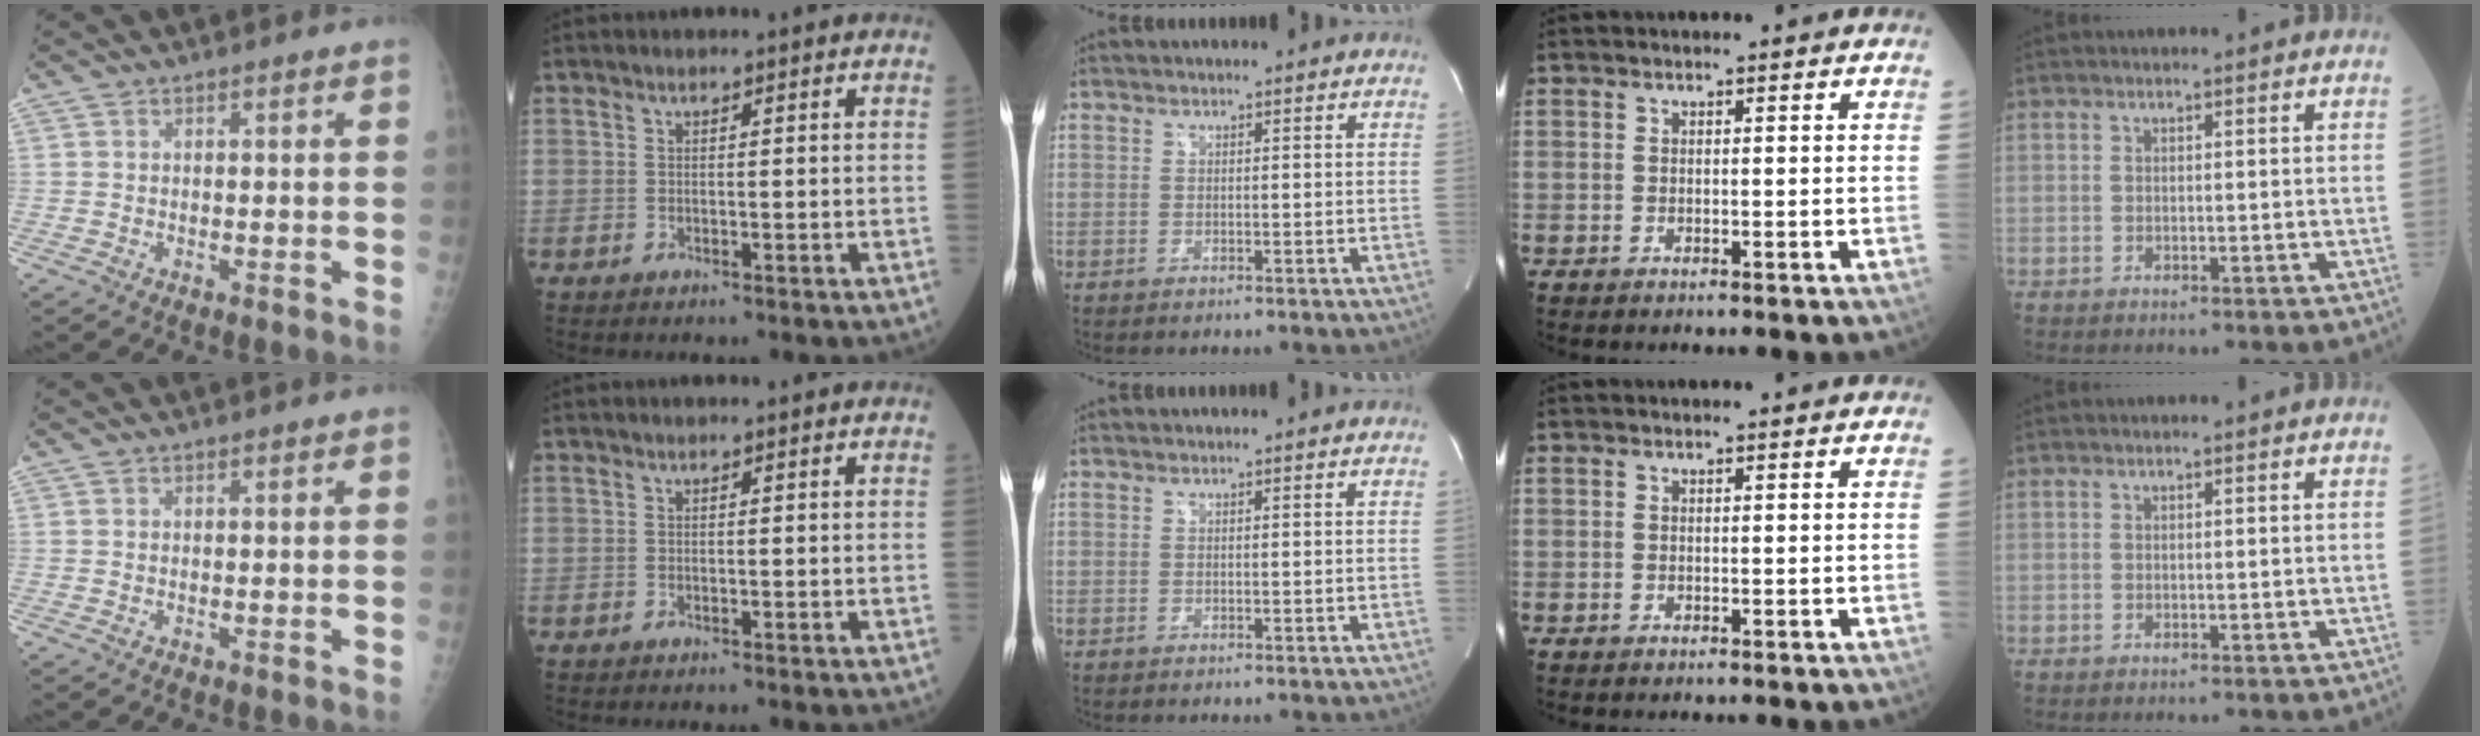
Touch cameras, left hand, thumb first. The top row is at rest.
{}